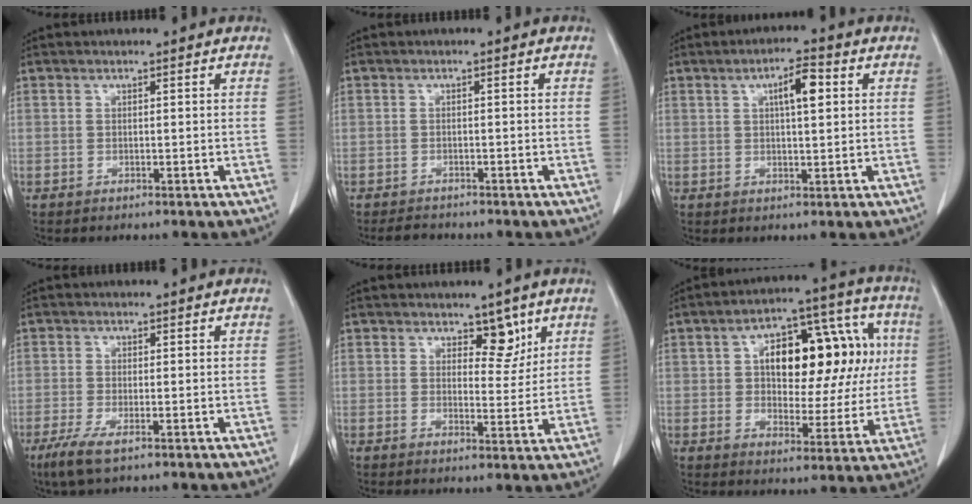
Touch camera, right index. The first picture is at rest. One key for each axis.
{"total": 2.3, "fx": -2.1, "fy": 0.8, "fz": 0.3, "tx": -0.011, "ty": -0.006, "tz": -0.033}
{"total": 5.1, "fx": 1.5, "fy": 1.2, "fz": 4.7, "tx": -0.080, "ty": 0.009, "tz": 0.025}
{"total": 4.2, "fx": -2.6, "fy": 0.8, "fz": 3.3, "tx": -0.074, "ty": -0.012, "tz": -0.048}
{"total": 4.2, "fx": 2.7, "fy": 2.1, "fz": 2.4, "tx": -0.022, "ty": -0.004, "tz": 0.040}
{"total": 19.5, "fx": 3.2, "fy": 9.3, "fz": 16.9, "tx": -0.247, "ty": 0.054, "tz": 0.048}